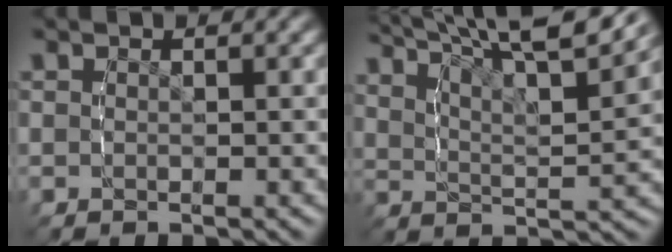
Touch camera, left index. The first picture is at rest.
{"total": 10.7, "force": [7.4, 4.1, 6.5], "torque": [-0.090, 0.026, 0.095]}